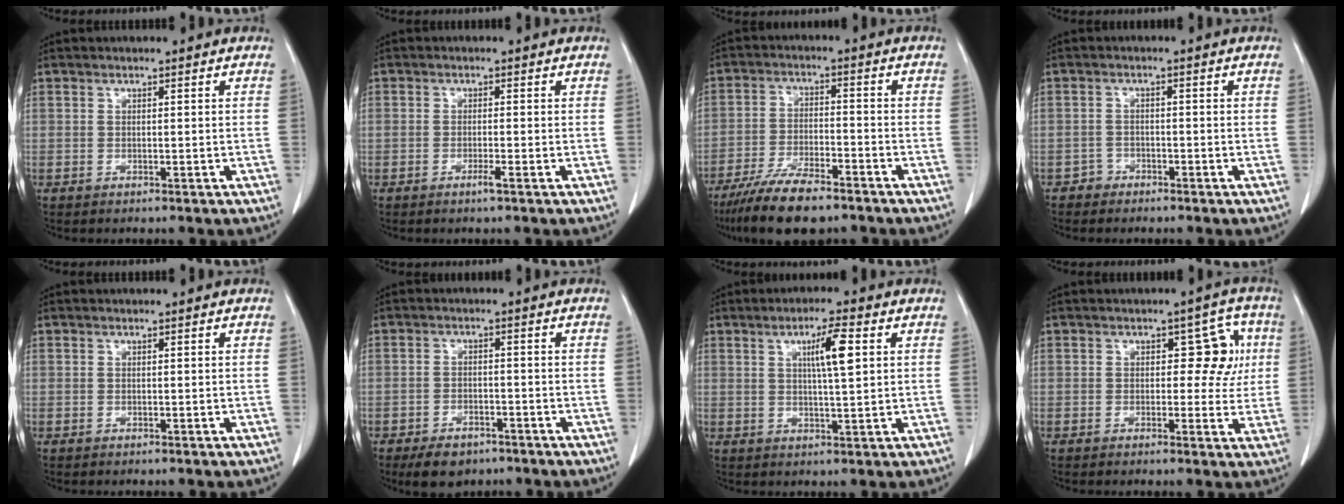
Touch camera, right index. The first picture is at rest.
{"total": 1.6, "force": [-0.9, 0.0, 1.3], "torque": [-0.024, -0.002, -0.017]}
{"total": 10.7, "force": [-8.5, 2.4, 6.1], "torque": [-0.107, -0.023, -0.146]}
{"total": 1.8, "force": [-1.3, 1.2, -0.3], "torque": [0.007, 0.008, -0.029]}
{"total": 0.0}
{"total": 5.7, "force": [-4.1, 3.1, 2.5], "torque": [-0.041, -0.001, -0.061]}
{"total": 5.5, "force": [2.3, 0.3, 5.0], "torque": [-0.083, -0.001, 0.039]}
{"total": 6.4, "force": [1.0, 3.6, 5.2], "torque": [-0.046, 0.029, 0.013]}